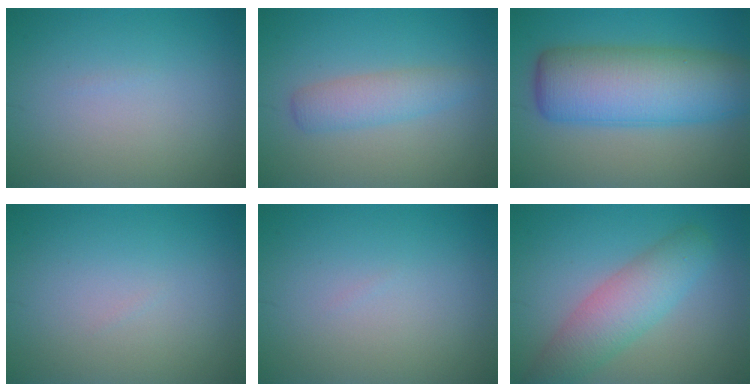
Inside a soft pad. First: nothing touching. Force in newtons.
{"total": 2.8, "press": 2.8, "slide": 0.1}
{"total": 10.3, "press": 10.3, "slide": 0.4}
{"total": 0.0}
{"total": 0.0}
{"total": 5.0, "press": 5.0, "slide": 0.2}